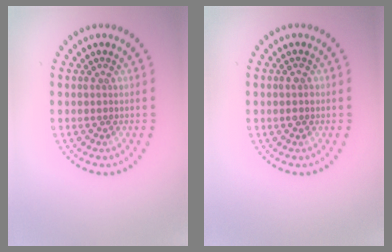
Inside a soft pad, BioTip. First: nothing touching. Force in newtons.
{"total": 1.3, "press": 1.3, "slide": 0.1}